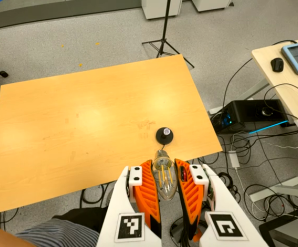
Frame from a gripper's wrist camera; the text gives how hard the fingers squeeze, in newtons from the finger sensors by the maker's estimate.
{"total": 21.7, "left": 25.1, "right": 18.3}